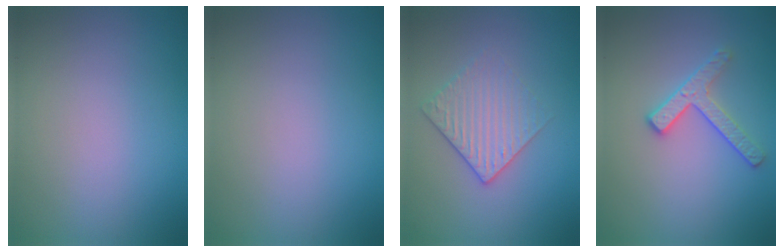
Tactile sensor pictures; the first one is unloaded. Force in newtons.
{"total": 0.0}
{"total": 3.1, "press": 2.7, "slide": 1.4}
{"total": 2.6, "press": 2.4, "slide": 0.9}